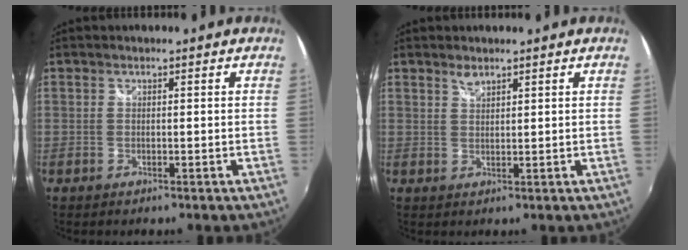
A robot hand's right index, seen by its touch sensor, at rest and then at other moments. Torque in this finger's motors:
{"motor_torque": [0.04, -0.02, 0.00, 0.01]}